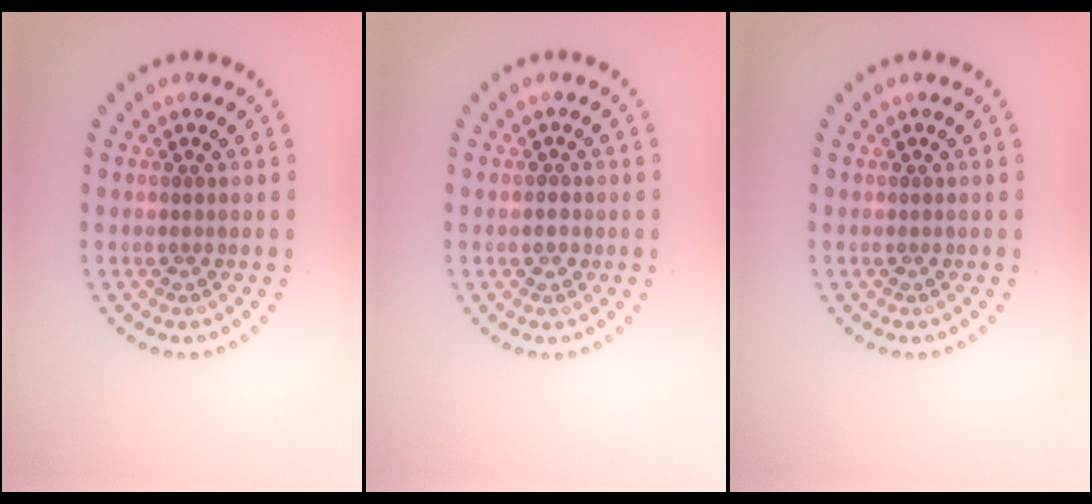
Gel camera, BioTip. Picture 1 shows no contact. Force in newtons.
{"total": 1.0, "press": 1.0, "slide": 0.3}
{"total": 0.0}